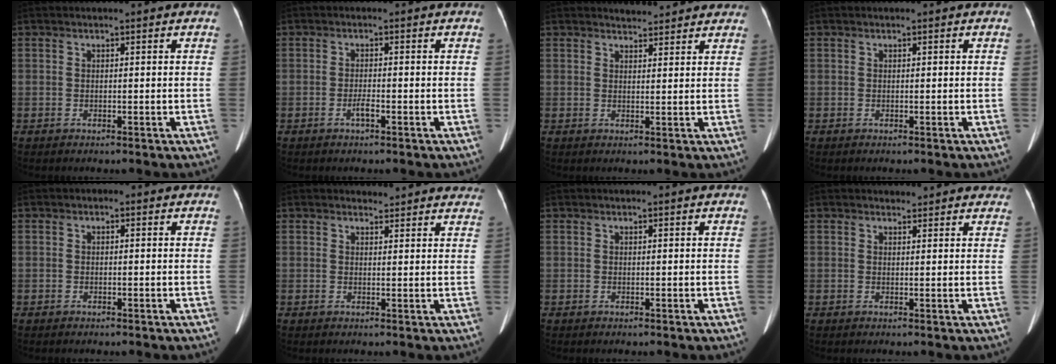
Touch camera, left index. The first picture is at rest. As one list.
[{"total": 1.5, "force": [-0.9, 0.1, 1.2], "torque": [-0.024, 0.001, -0.016]}, {"total": 4.6, "force": [4.4, 1.2, 0.8], "torque": [-0.009, 0.013, 0.049]}, {"total": 0.0}, {"total": 0.8, "force": [-0.1, 0.8, 0.2], "torque": [-0.001, 0.006, -0.007]}, {"total": 8.1, "force": [7.8, 1.9, 0.7], "torque": [0.022, 0.000, 0.062]}, {"total": 0.6, "force": [0.5, 0.0, 0.2], "torque": [-0.005, 0.003, 0.007]}, {"total": 5.9, "force": [5.6, 1.7, 0.7], "torque": [0.010, 0.005, 0.045]}]